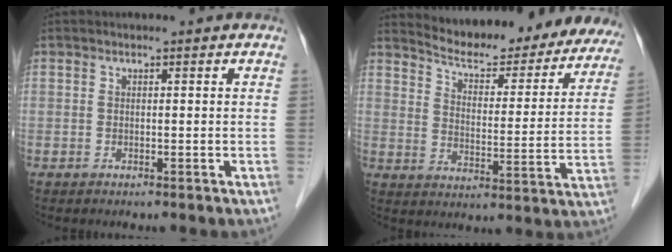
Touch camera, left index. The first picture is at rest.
{"total": 22.8, "force": [21.2, 4.8, 7.0], "torque": [-0.091, -0.047, 0.265]}